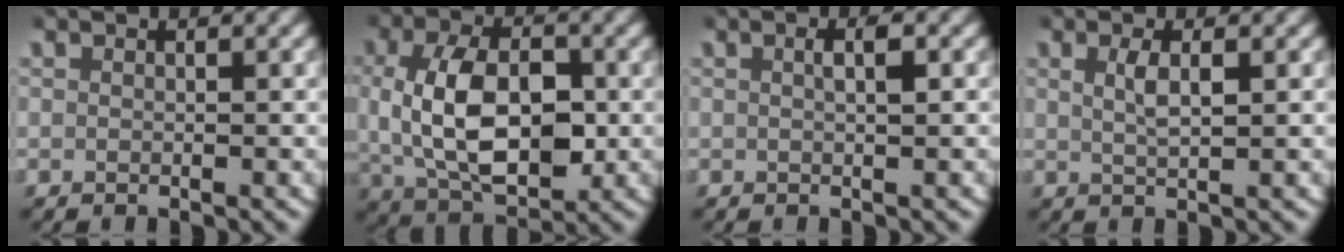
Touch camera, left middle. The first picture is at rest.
{"total": 9.4, "force": [-0.4, 5.9, 7.3], "torque": [-0.153, -0.015, 0.002]}
{"total": 1.5, "force": [0.2, 0.2, 1.5], "torque": [-0.020, 0.004, 0.000]}
{"total": 1.8, "force": [0.6, 0.3, 1.7], "torque": [-0.033, -0.005, 0.016]}